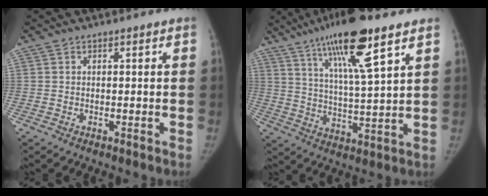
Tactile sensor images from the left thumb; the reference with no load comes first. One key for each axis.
{"total": 16.1, "fx": 9.5, "fy": 2.6, "fz": 12.8, "tx": -0.215, "ty": -0.038, "tz": 0.168}